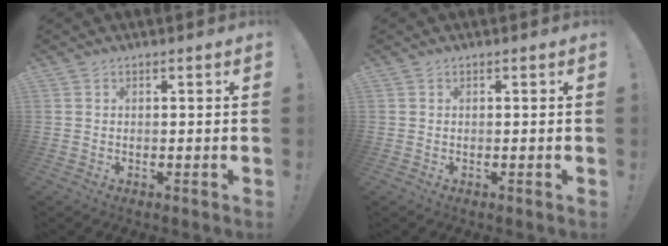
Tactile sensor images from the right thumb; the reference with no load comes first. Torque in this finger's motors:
{"motor_torque": [0.00, 0.00, 0.02, -0.02, 0.02]}